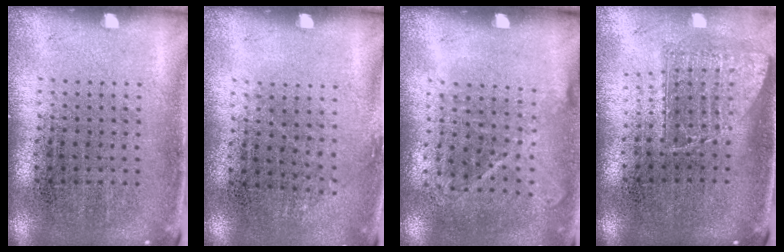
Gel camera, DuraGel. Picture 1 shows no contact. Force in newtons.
{"total": 0.8, "press": 0.6, "slide": 0.5}
{"total": 1.1, "press": 0.9, "slide": 0.6}
{"total": 1.4, "press": 1.1, "slide": 0.9}